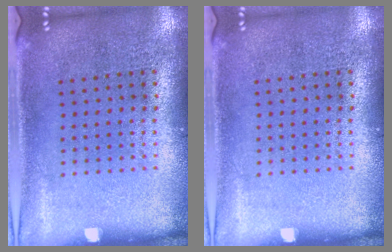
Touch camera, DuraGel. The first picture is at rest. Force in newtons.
{"total": 0.0}